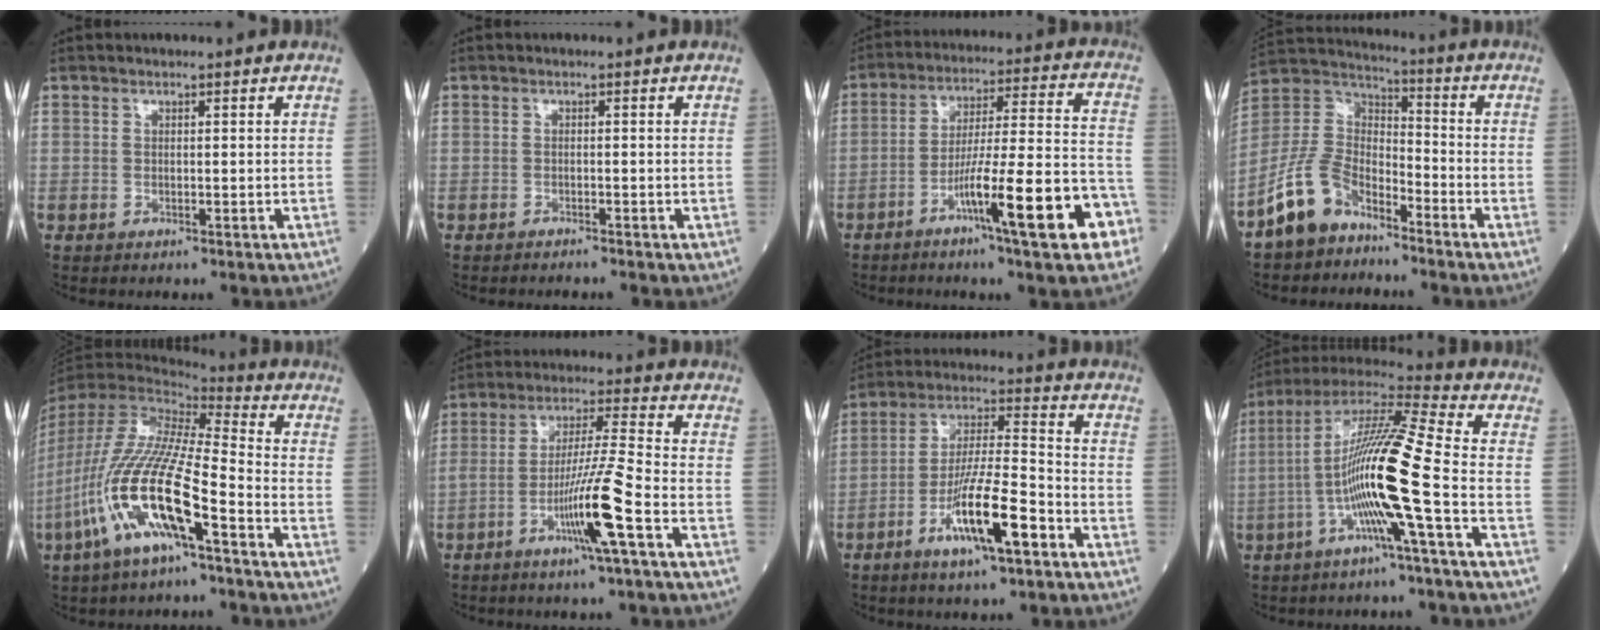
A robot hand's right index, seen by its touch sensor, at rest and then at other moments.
{"total": 1.5, "force": [-1.4, 0.1, 0.5], "torque": [-0.009, -0.002, -0.015]}
{"total": 16.0, "force": [-7.6, 0.9, 14.1], "torque": [-0.225, 0.007, -0.116]}
{"total": 10.2, "force": [-7.2, 5.3, 4.9], "torque": [-0.119, 0.019, -0.151]}
{"total": 18.8, "force": [-8.1, 2.9, 16.7], "torque": [-0.379, -0.028, -0.156]}
{"total": 10.4, "force": [-4.5, -1.4, 9.2], "torque": [-0.177, -0.003, -0.086]}
{"total": 12.4, "force": [-6.0, 1.4, 10.8], "torque": [-0.199, -0.008, -0.109]}
{"total": 15.9, "force": [-4.0, -1.0, 15.4], "torque": [-0.292, 0.009, -0.087]}